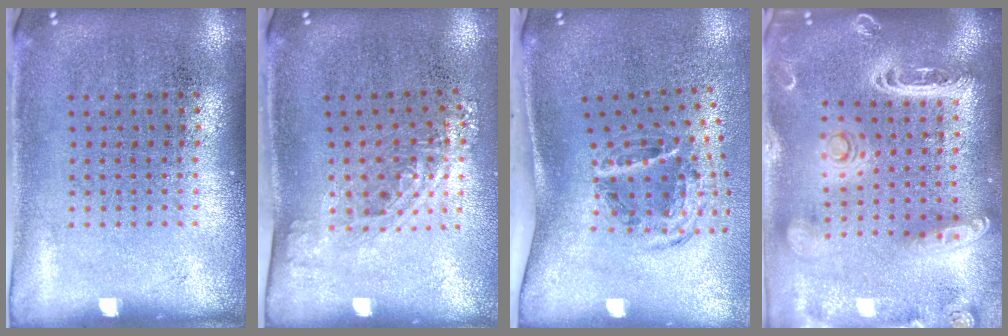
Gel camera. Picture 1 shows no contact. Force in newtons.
{"total": 1.4, "press": 1.0, "slide": 0.9}
{"total": 1.6, "press": 1.1, "slide": 1.2}
{"total": 3.1, "press": 2.6, "slide": 1.6}